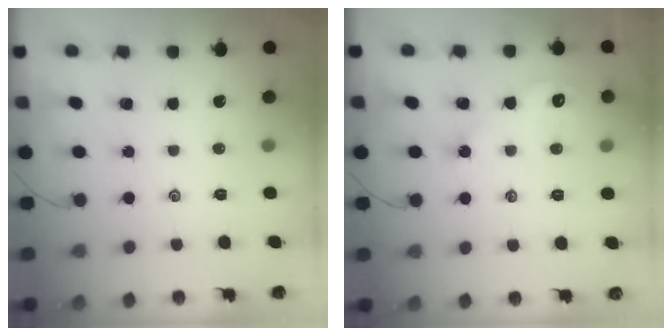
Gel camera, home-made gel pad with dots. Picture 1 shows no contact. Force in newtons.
{"total": 2.5, "press": 2.5, "slide": 0.4}